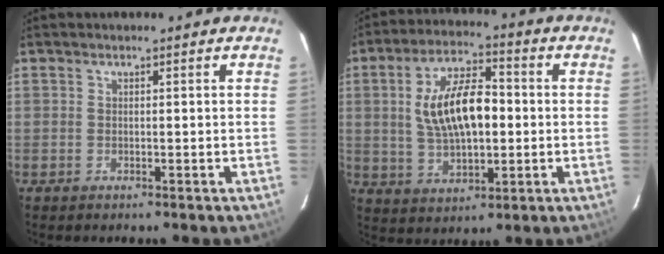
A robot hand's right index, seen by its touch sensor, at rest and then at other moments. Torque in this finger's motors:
{"motor_torque": [1.08, 0.53, 0.92, 0.21]}